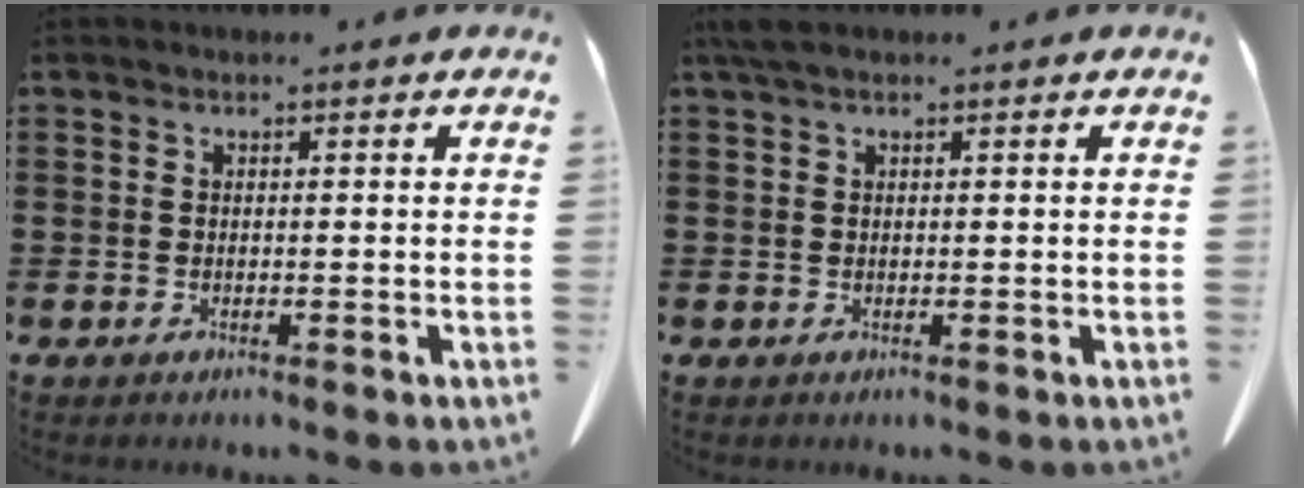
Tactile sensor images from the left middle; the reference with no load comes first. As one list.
[{"total": 1.5, "force": [0.8, 0.6, 1.2], "torque": [-0.026, 0.003, 0.015]}]